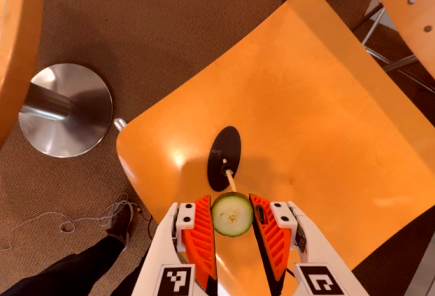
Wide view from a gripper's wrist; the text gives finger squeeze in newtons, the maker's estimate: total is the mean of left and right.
{"total": 9.6, "left": 9.6, "right": 9.5}